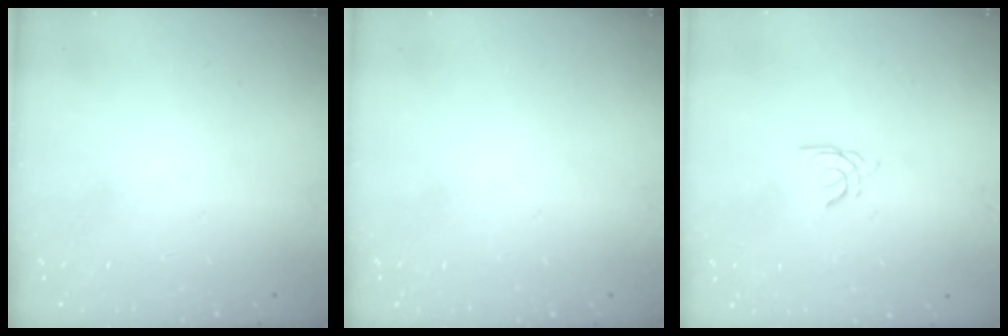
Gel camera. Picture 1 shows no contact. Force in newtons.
{"total": 0.0}
{"total": 3.3, "press": 3.3, "slide": 0.3}